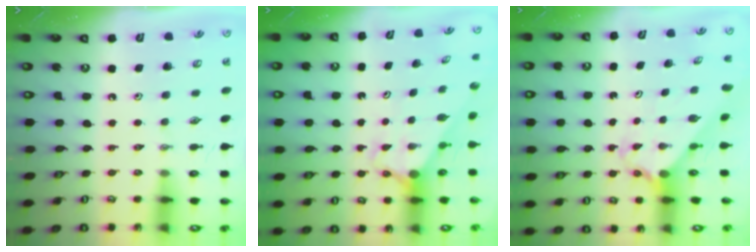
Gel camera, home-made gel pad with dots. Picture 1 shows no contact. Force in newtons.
{"total": 2.8, "press": 2.8, "slide": 0.0}
{"total": 2.2, "press": 2.2, "slide": 0.2}